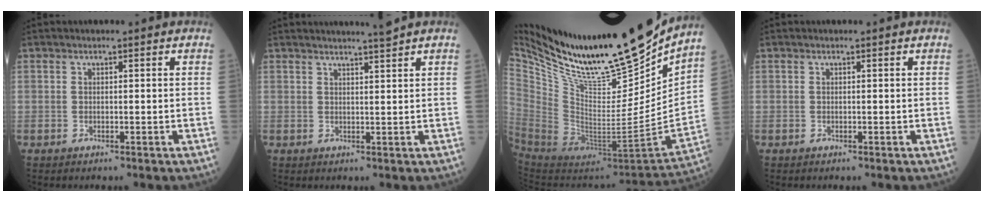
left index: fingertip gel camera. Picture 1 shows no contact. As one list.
[{"total": 3.1, "force": [2.8, -0.8, 0.9], "torque": [-0.016, -0.002, 0.044]}, {"total": 29.8, "force": [24.9, 4.2, 15.8], "torque": [-0.285, -0.068, 0.406]}, {"total": 0.0}]